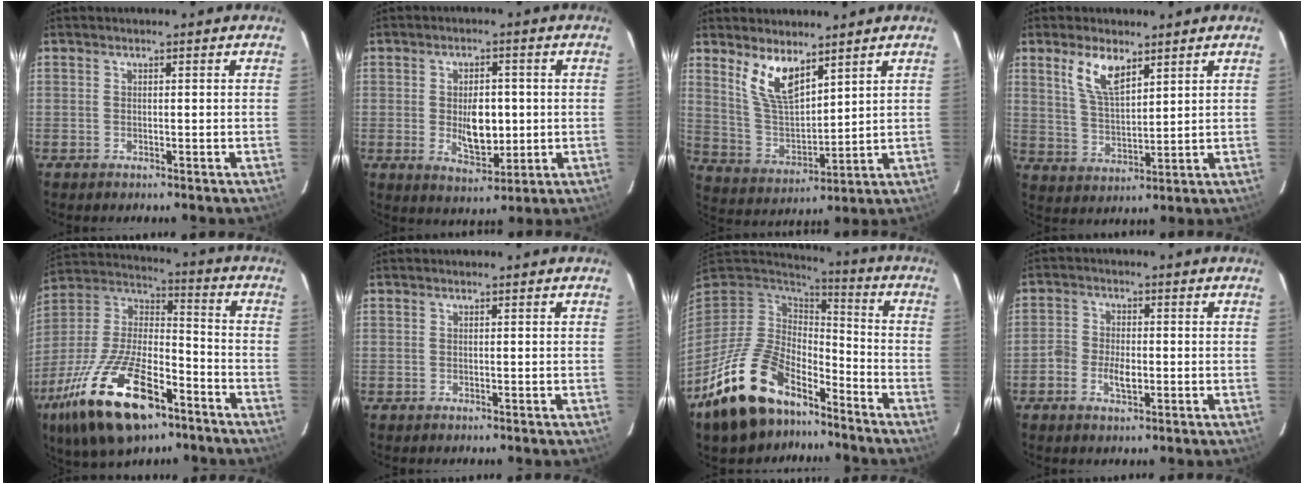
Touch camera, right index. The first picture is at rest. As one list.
[{"total": 7.9, "force": [-0.3, 4.2, 6.7], "torque": [-0.116, -0.005, 0.004]}, {"total": 9.5, "force": [6.2, 3.6, 6.3], "torque": [-0.123, -0.004, 0.133]}, {"total": 7.8, "force": [4.7, 3.1, 5.5], "torque": [-0.105, 0.003, 0.098]}, {"total": 24.9, "force": [-14.0, 10.4, 17.8], "torque": [-0.363, -0.026, -0.242]}, {"total": 0.0}, {"total": 20.6, "force": [-13.9, 10.0, 11.3], "torque": [-0.238, -0.017, -0.234]}, {"total": 4.5, "force": [-1.6, 2.6, 3.2], "torque": [-0.071, 0.003, -0.034]}]